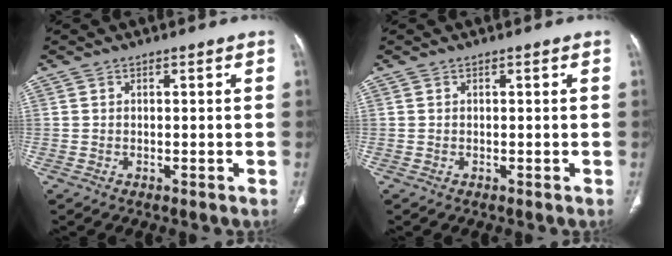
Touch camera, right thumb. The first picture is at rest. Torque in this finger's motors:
{"motor_torque": [0.00, 0.00, 0.00, 0.00, 0.00]}